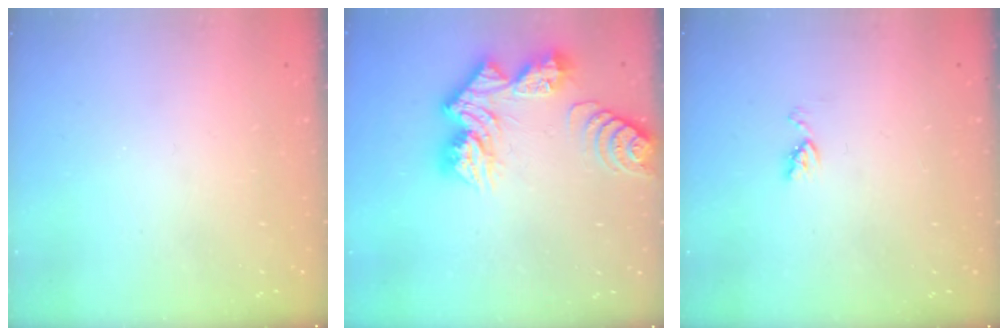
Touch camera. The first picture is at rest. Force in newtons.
{"total": 14.7, "press": 14.7, "slide": 1.3}
{"total": 4.0, "press": 4.0, "slide": 0.6}